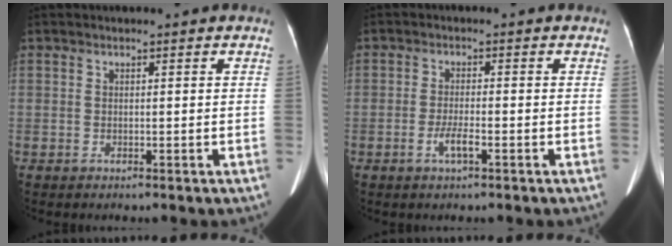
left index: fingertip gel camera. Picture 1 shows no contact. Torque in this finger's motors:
{"motor_torque": [0.56, 0.35, 0.26, 0.08]}